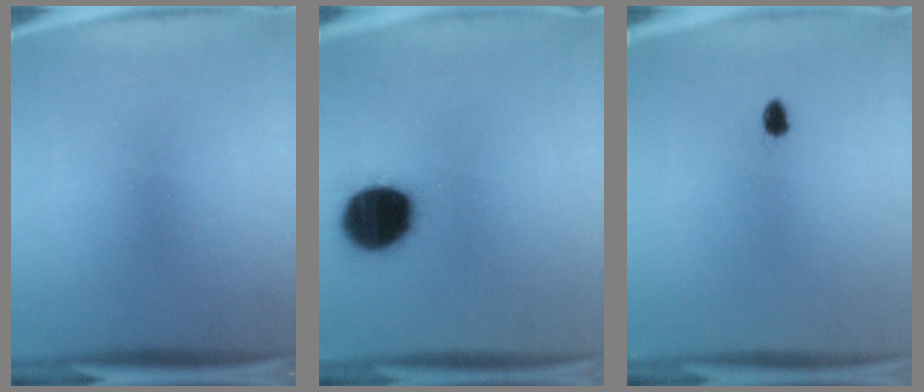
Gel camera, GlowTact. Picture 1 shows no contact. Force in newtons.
{"total": 18.8}
{"total": 1.4}